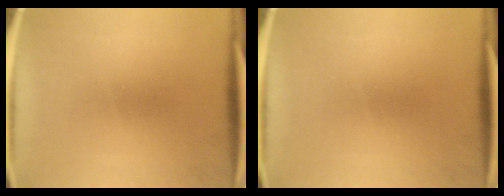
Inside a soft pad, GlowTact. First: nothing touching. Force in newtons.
{"total": 0.0}